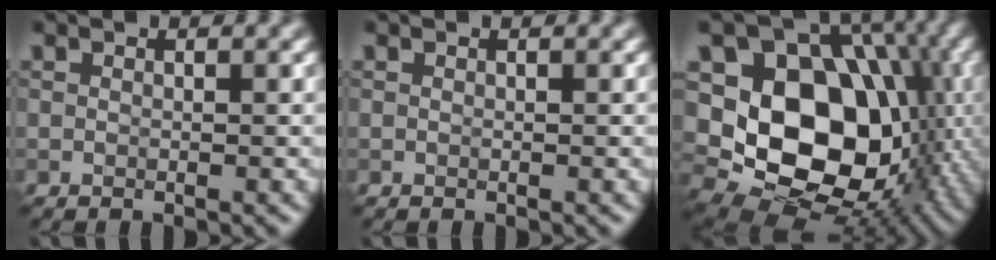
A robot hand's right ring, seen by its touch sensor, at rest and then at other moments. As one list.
[{"total": 0.0}, {"total": 16.1, "force": [-1.4, 12.3, 10.3], "torque": [-0.159, -0.015, -0.011]}]